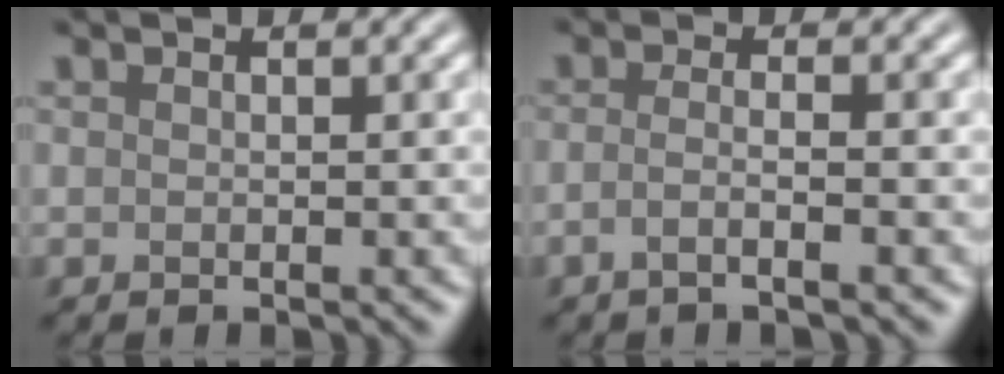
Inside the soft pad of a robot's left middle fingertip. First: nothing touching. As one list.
[{"total": 2.2, "force": [-1.0, 0.6, 1.8], "torque": [-0.024, -0.003, -0.029]}]